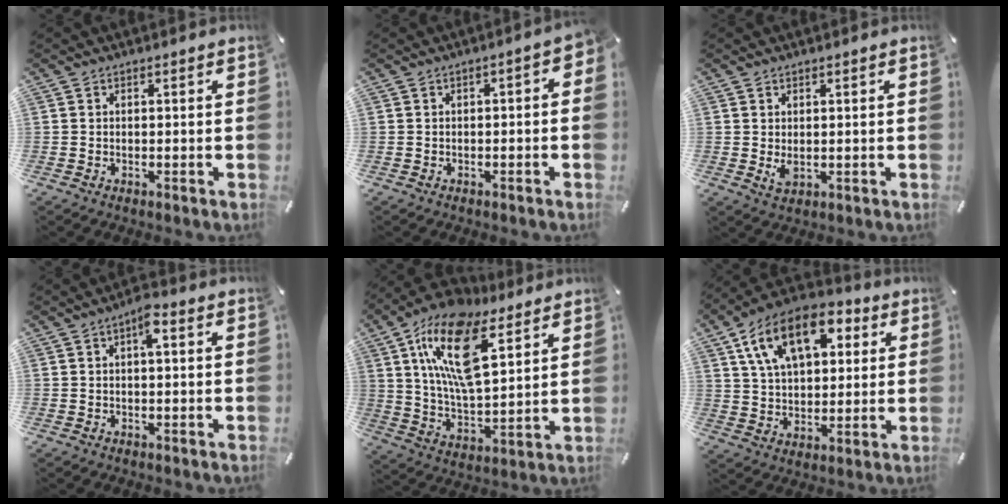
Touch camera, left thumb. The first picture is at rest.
{"total": 3.0, "force": [-1.2, 1.4, 2.5], "torque": [-0.042, 0.013, -0.021]}
{"total": 2.5, "force": [0.2, 1.6, 2.0], "torque": [-0.043, -0.006, 0.000]}
{"total": 3.7, "force": [0.7, 1.2, 3.4], "torque": [-0.060, 0.009, 0.006]}
{"total": 19.6, "force": [10.2, 9.0, 14.1], "torque": [-0.304, -0.032, 0.173]}
{"total": 15.8, "force": [7.5, 9.5, 10.2], "torque": [-0.188, -0.007, 0.135]}